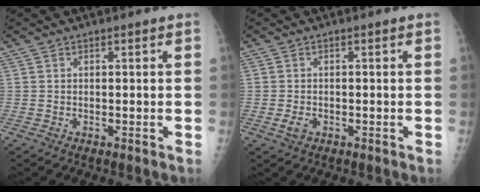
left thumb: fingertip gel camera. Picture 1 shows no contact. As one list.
[{"total": 1.9, "force": [-0.6, 1.2, 1.3], "torque": [-0.029, -0.001, -0.011]}]